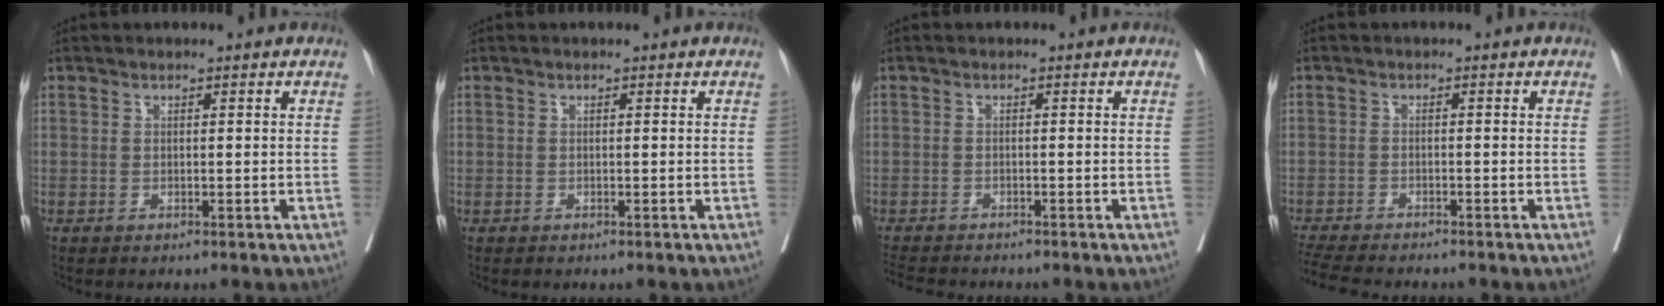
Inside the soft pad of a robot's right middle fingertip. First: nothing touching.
{"total": 0.0}
{"total": 5.4, "force": [-5.1, 0.6, 1.8], "torque": [-0.026, -0.012, -0.083]}
{"total": 7.6, "force": [-6.9, 0.6, 3.0], "torque": [-0.048, -0.015, -0.113]}